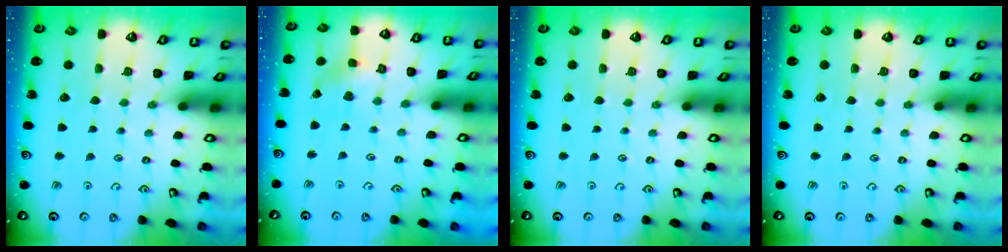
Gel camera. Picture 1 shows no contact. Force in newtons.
{"total": 2.9, "press": 2.9, "slide": 0.2}
{"total": 0.0}
{"total": 0.0}